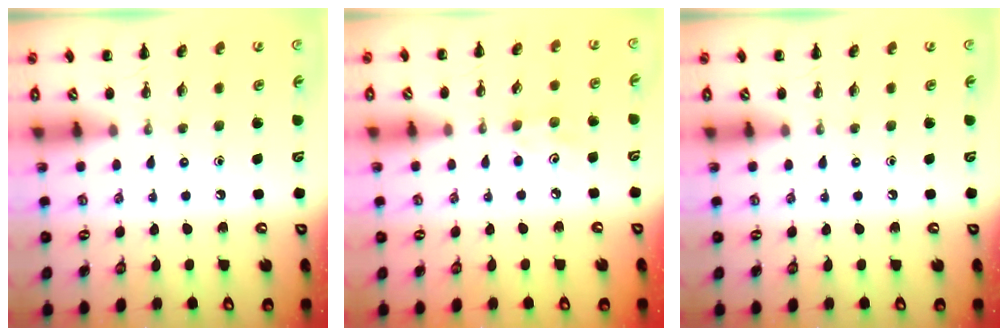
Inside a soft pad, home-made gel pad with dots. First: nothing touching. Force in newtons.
{"total": 3.4, "press": 3.3, "slide": 0.9}
{"total": 0.0}